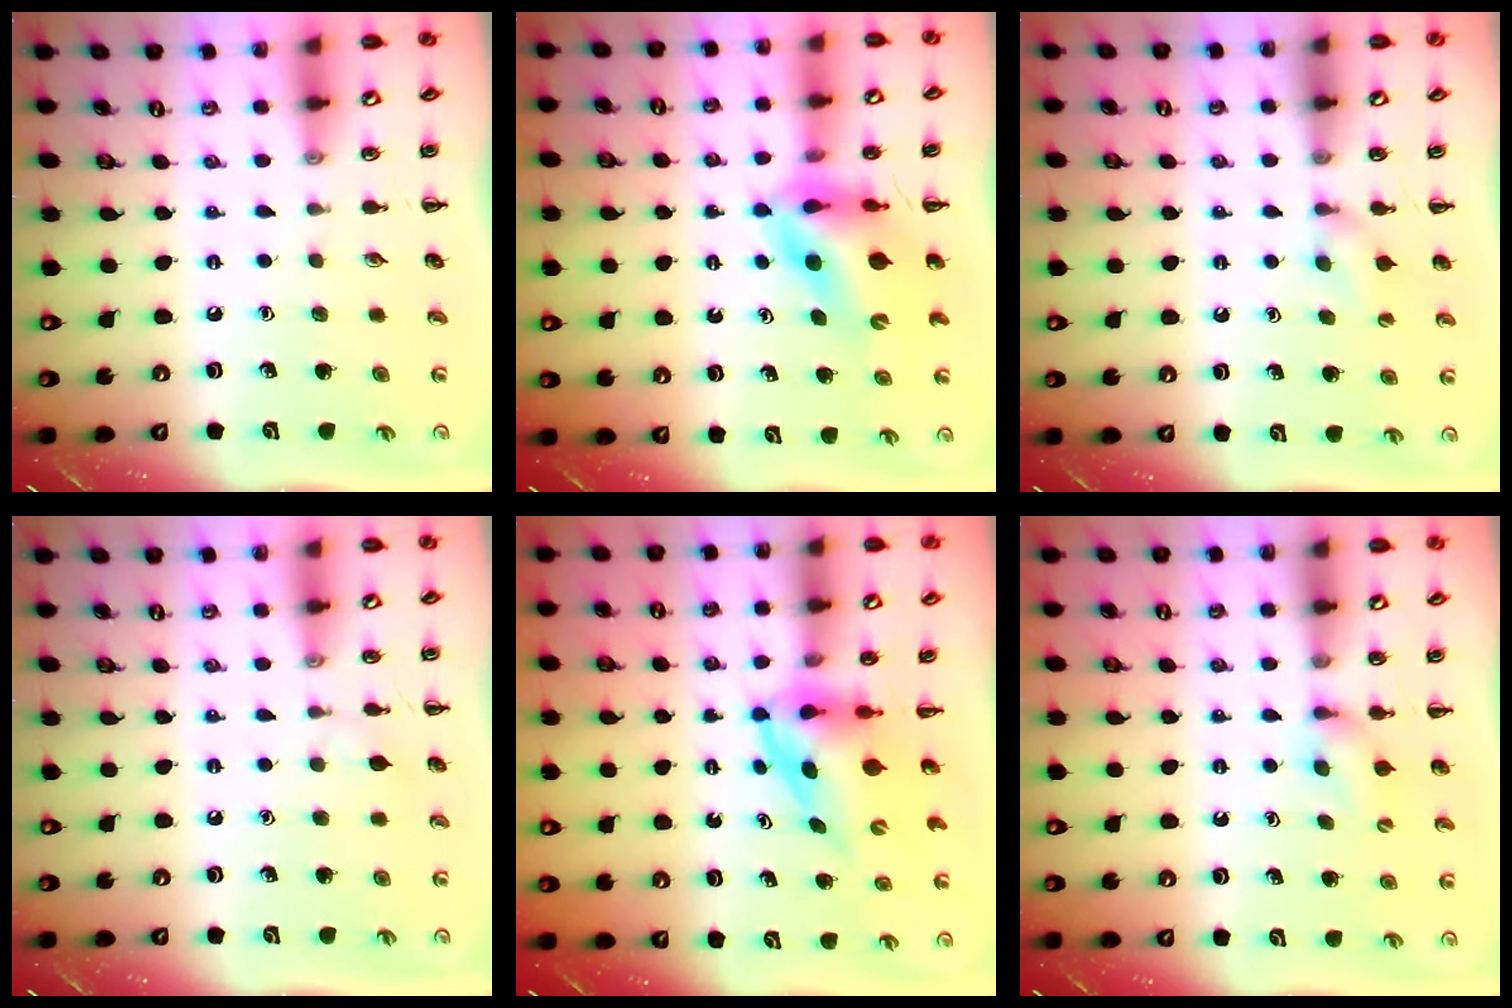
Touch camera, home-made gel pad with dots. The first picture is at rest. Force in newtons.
{"total": 9.4, "press": 9.0, "slide": 2.7}
{"total": 5.2, "press": 5.0, "slide": 1.4}
{"total": 3.7, "press": 3.6, "slide": 0.9}
{"total": 3.7, "press": 3.7, "slide": 0.7}
{"total": 5.6, "press": 5.3, "slide": 1.6}